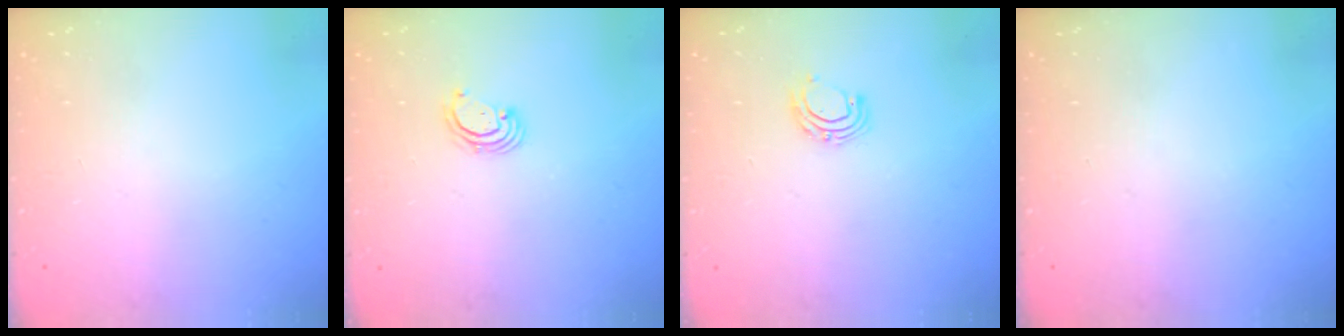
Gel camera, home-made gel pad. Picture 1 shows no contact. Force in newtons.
{"total": 2.8, "press": 2.8, "slide": 0.3}
{"total": 7.6, "press": 7.5, "slide": 0.9}
{"total": 0.0}